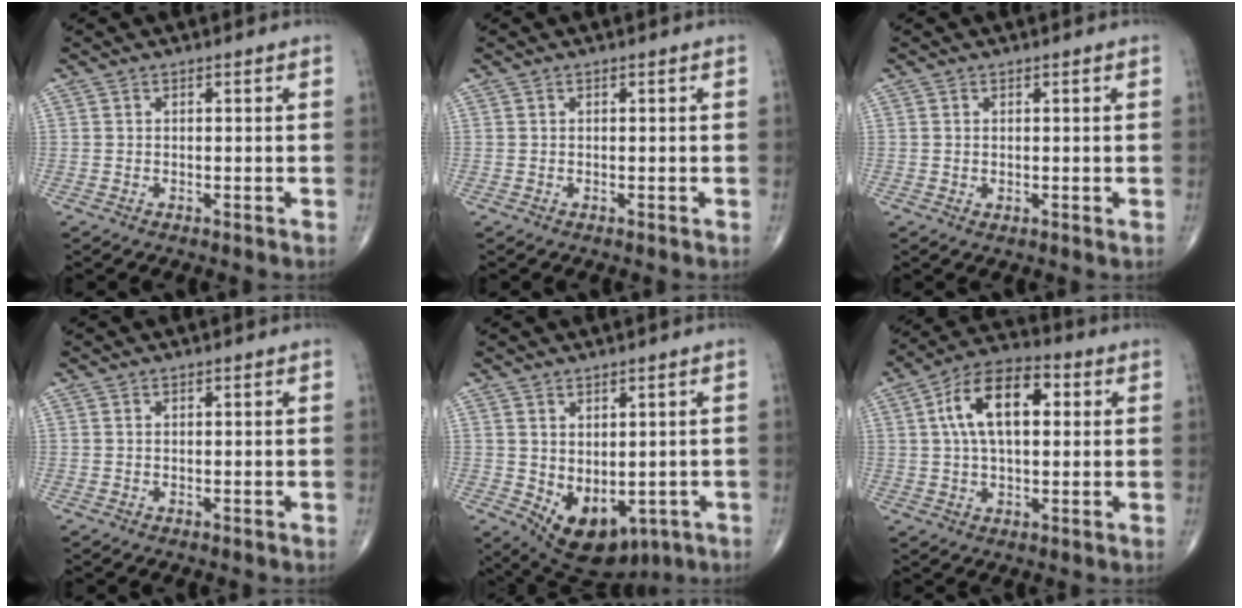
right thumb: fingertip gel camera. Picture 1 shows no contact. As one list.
[{"total": 0.0}, {"total": 1.0, "force": [0.1, 0.6, 0.8], "torque": [-0.016, -0.005, 0.003]}, {"total": 0.0}, {"total": 11.0, "force": [-2.7, 7.0, 8.1], "torque": [-0.098, -0.003, -0.013]}, {"total": 13.4, "force": [2.8, 7.1, 11.0], "torque": [-0.187, 0.024, 0.042]}]